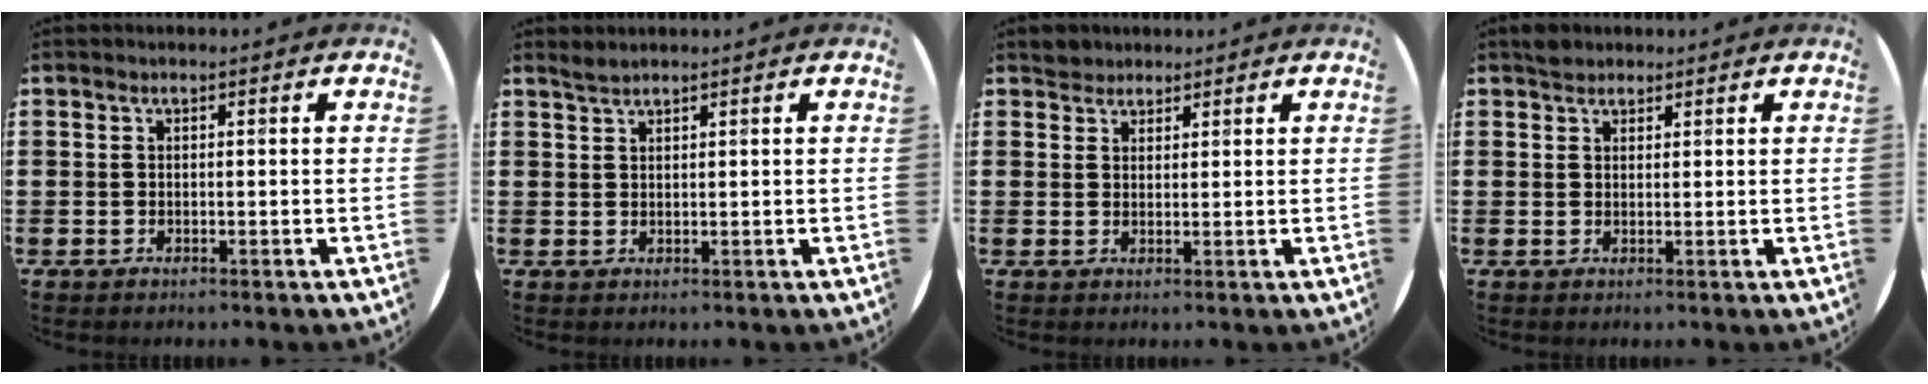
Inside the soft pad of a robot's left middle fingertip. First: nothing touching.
{"total": 1.3, "force": [1.3, 0.0, 0.1], "torque": [-0.002, 0.002, 0.023]}
{"total": 2.2, "force": [2.0, 0.9, -0.2], "torque": [0.008, 0.002, 0.039]}
{"total": 1.6, "force": [1.5, 0.7, 0.0], "torque": [0.006, 0.002, 0.028]}